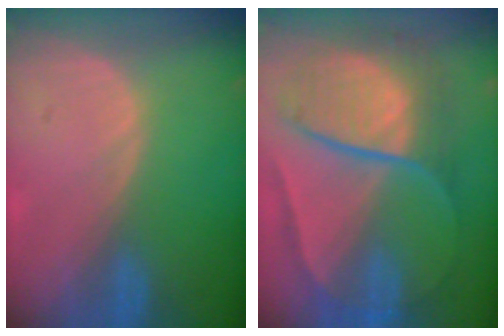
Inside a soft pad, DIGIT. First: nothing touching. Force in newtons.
{"total": 10.7, "press": 10.7, "slide": 1.1}